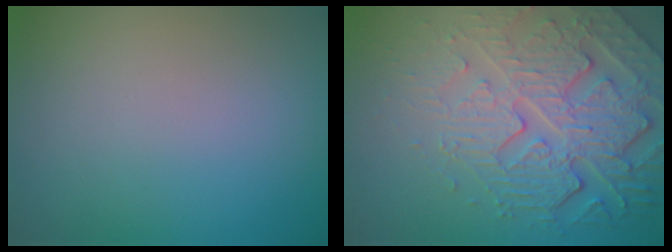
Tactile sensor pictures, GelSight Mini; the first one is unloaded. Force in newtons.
{"total": 6.8, "press": 5.5, "slide": 4.0}